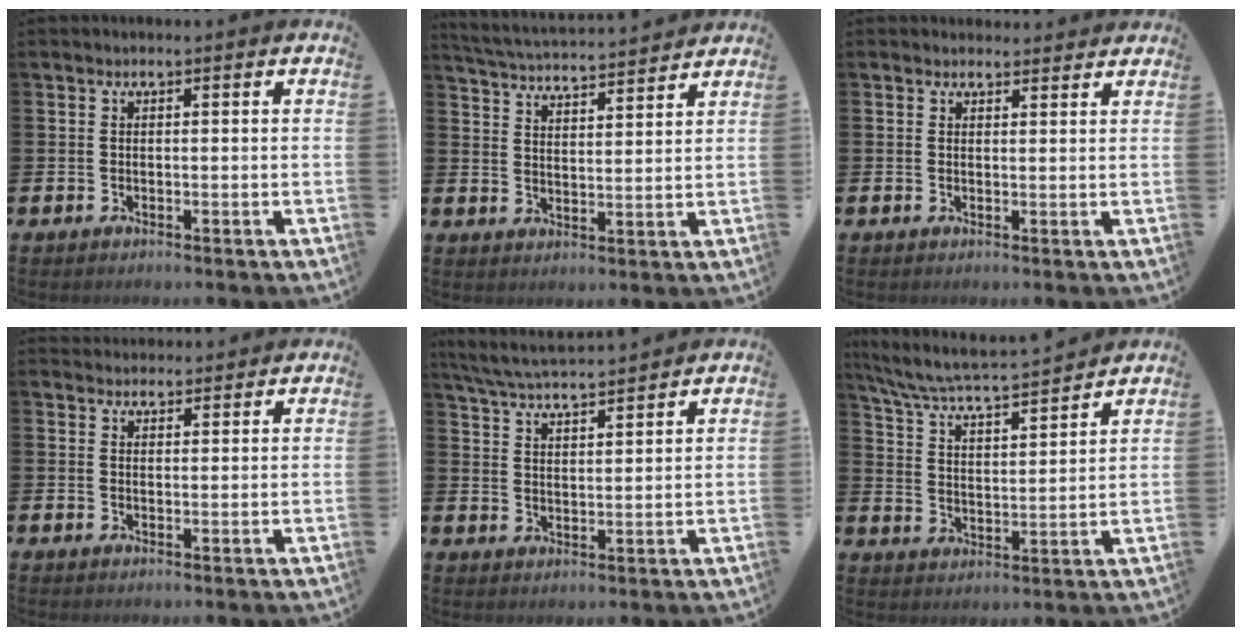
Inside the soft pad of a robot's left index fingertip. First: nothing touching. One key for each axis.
{"total": 4.4, "fx": 4.4, "fy": 0.2, "fz": 0.3, "tx": -0.032, "ty": -0.034, "tz": 0.077}
{"total": 1.8, "fx": 1.7, "fy": 0.6, "fz": -0.1, "tx": 0.005, "ty": -0.005, "tz": 0.030}
{"total": 2.5, "fx": 2.4, "fy": 0.7, "fz": -0.2, "tx": 0.006, "ty": -0.010, "tz": 0.042}
{"total": 5.5, "fx": 5.4, "fy": 0.2, "fz": 1.2, "tx": -0.050, "ty": -0.029, "tz": 0.096}
{"total": 6.2, "fx": 6.0, "fy": 0.3, "fz": 1.7, "tx": -0.068, "ty": -0.045, "tz": 0.100}